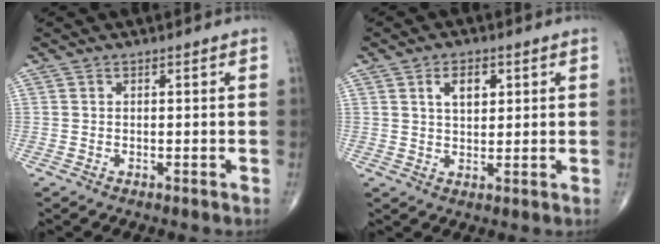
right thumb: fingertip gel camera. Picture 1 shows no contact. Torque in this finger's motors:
{"motor_torque": [-0.12, 1.19, 0.60, 0.28, 0.03]}